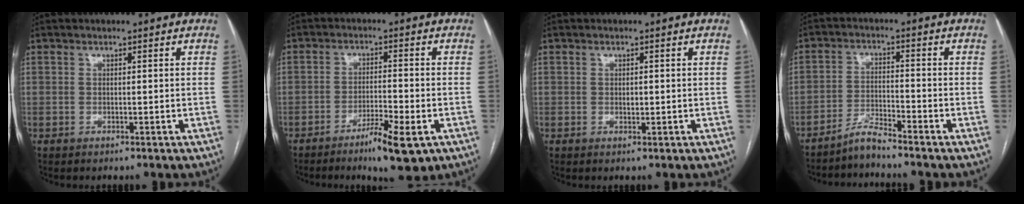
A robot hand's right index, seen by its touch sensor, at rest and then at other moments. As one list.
[{"total": 7.2, "force": [-4.1, 1.0, 5.9], "torque": [-0.097, -0.010, -0.061]}, {"total": 1.0, "force": [0.0, 0.6, 0.8], "torque": [-0.013, 0.000, 0.001]}, {"total": 3.6, "force": [-3.5, -0.5, 0.9], "torque": [-0.017, -0.017, -0.071]}]